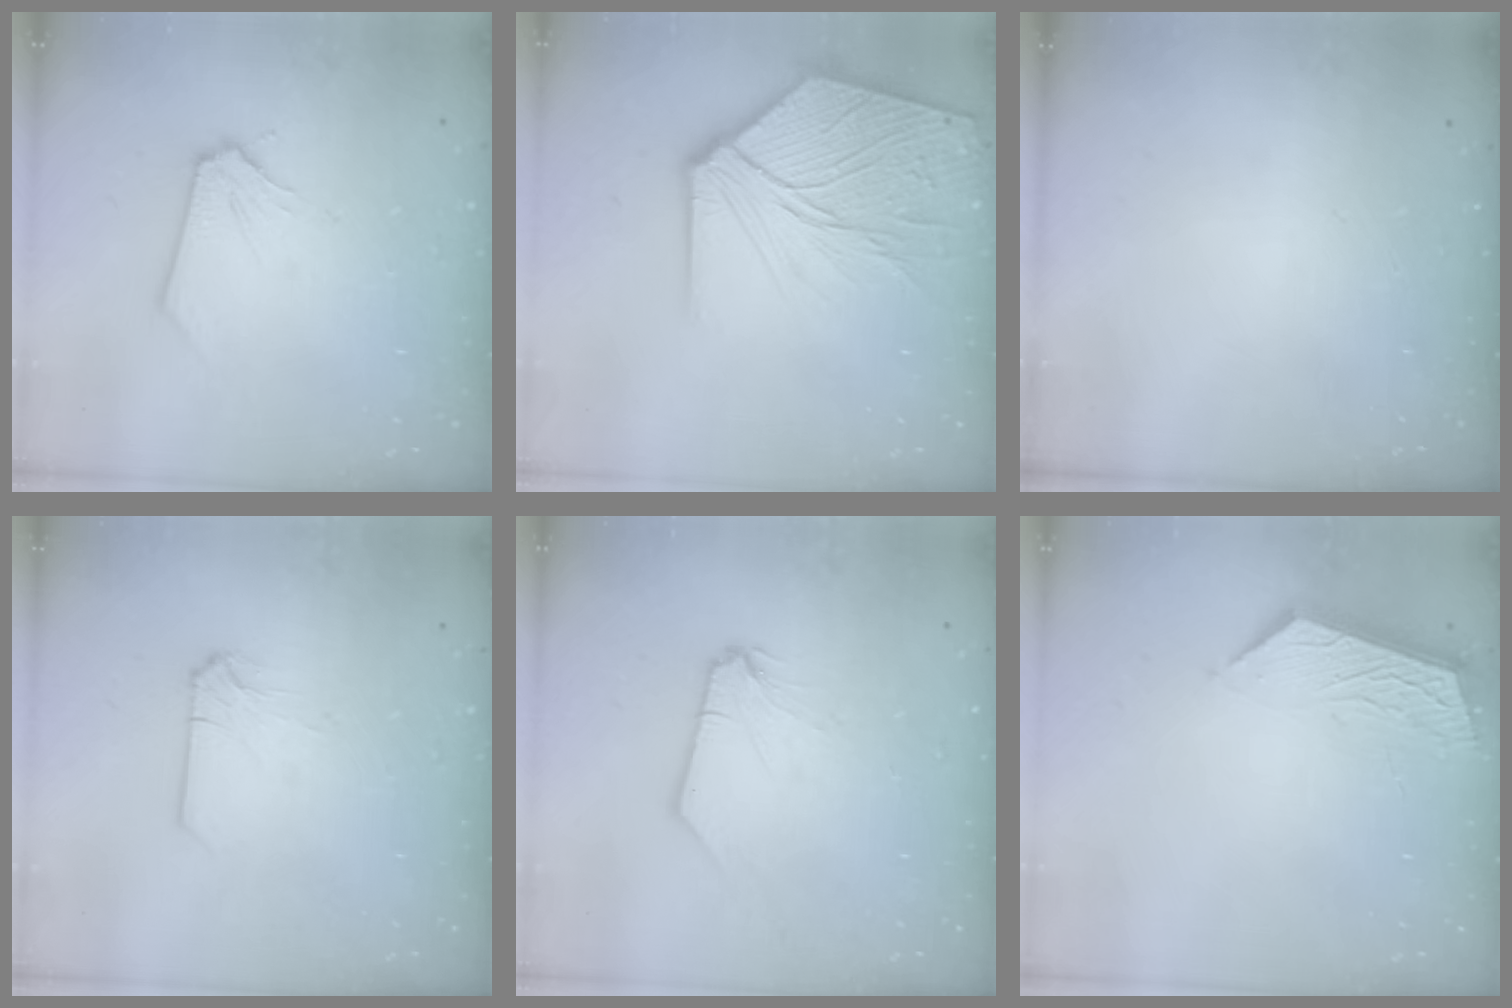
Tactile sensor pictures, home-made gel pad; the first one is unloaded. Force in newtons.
{"total": 16.6, "press": 16.3, "slide": 2.9}
{"total": 0.0}
{"total": 0.0}
{"total": 0.6, "press": 0.5, "slide": 0.1}
{"total": 5.2, "press": 5.2, "slide": 0.1}